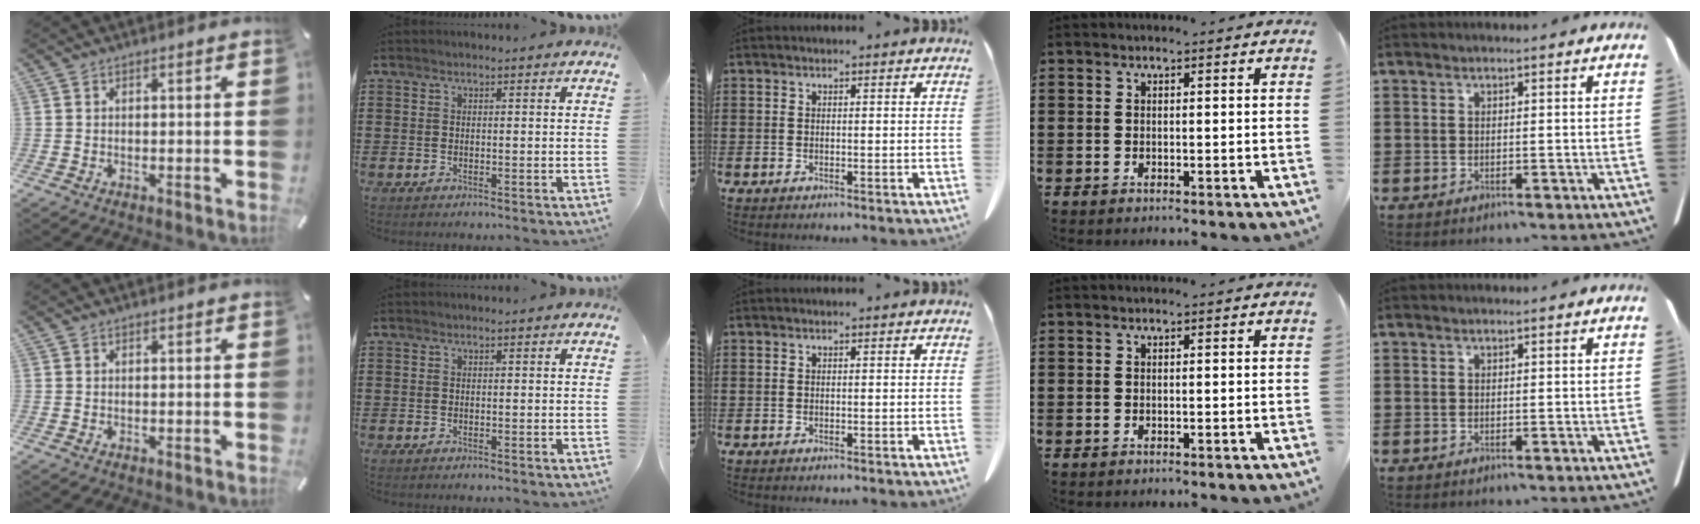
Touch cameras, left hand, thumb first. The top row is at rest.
{}